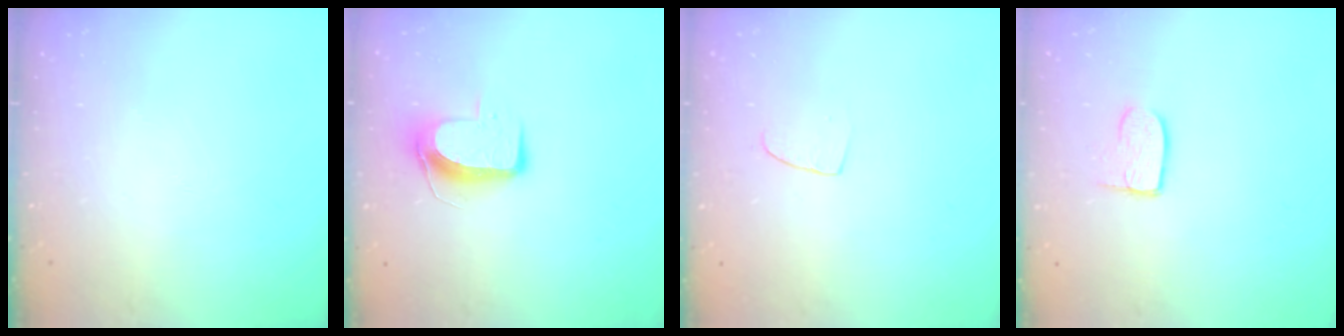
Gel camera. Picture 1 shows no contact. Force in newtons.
{"total": 9.4, "press": 9.3, "slide": 0.9}
{"total": 5.8, "press": 5.8, "slide": 0.4}
{"total": 6.2, "press": 6.2, "slide": 0.4}